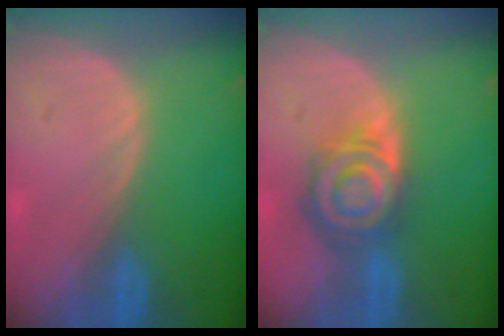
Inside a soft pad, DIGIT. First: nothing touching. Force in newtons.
{"total": 8.0, "press": 7.1, "slide": 3.7}